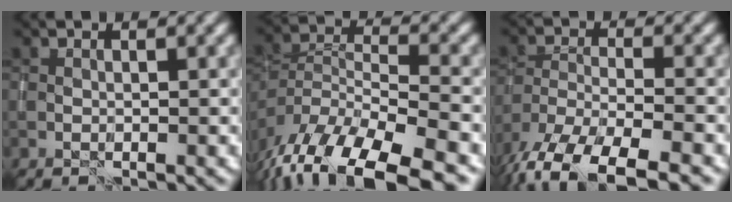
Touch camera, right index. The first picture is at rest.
{"total": 10.9, "force": [-7.6, 3.8, 6.9], "torque": [-0.126, -0.003, -0.129]}
{"total": 12.0, "force": [-9.0, 4.7, 6.4], "torque": [-0.134, -0.032, -0.131]}